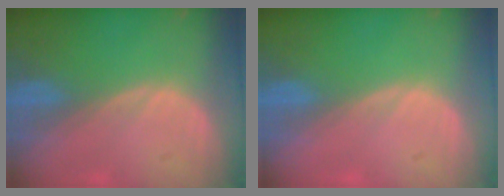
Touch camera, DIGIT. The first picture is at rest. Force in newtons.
{"total": 0.0}